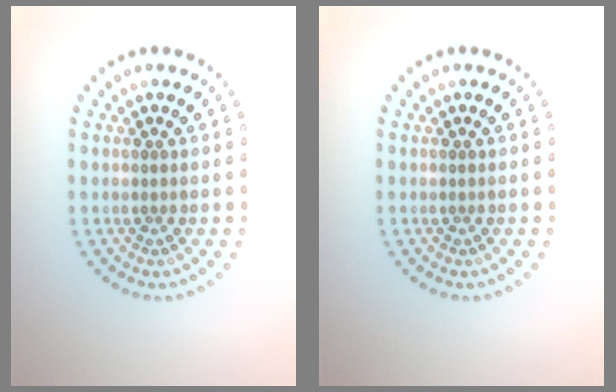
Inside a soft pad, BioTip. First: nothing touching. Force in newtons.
{"total": 0.0}